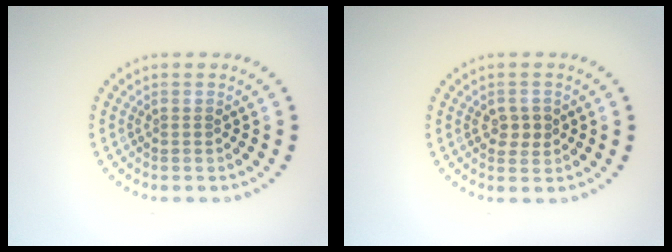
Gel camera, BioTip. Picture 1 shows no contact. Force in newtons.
{"total": 1.9, "press": 1.9, "slide": 0.4}